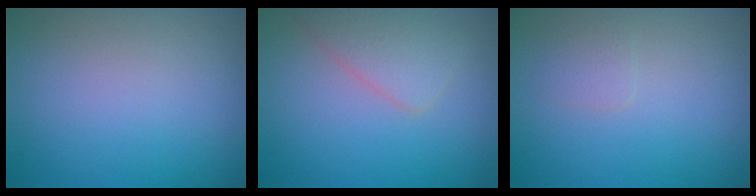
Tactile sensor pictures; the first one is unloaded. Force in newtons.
{"total": 2.8, "press": 2.8, "slide": 0.2}
{"total": 1.1, "press": 1.1, "slide": 0.1}